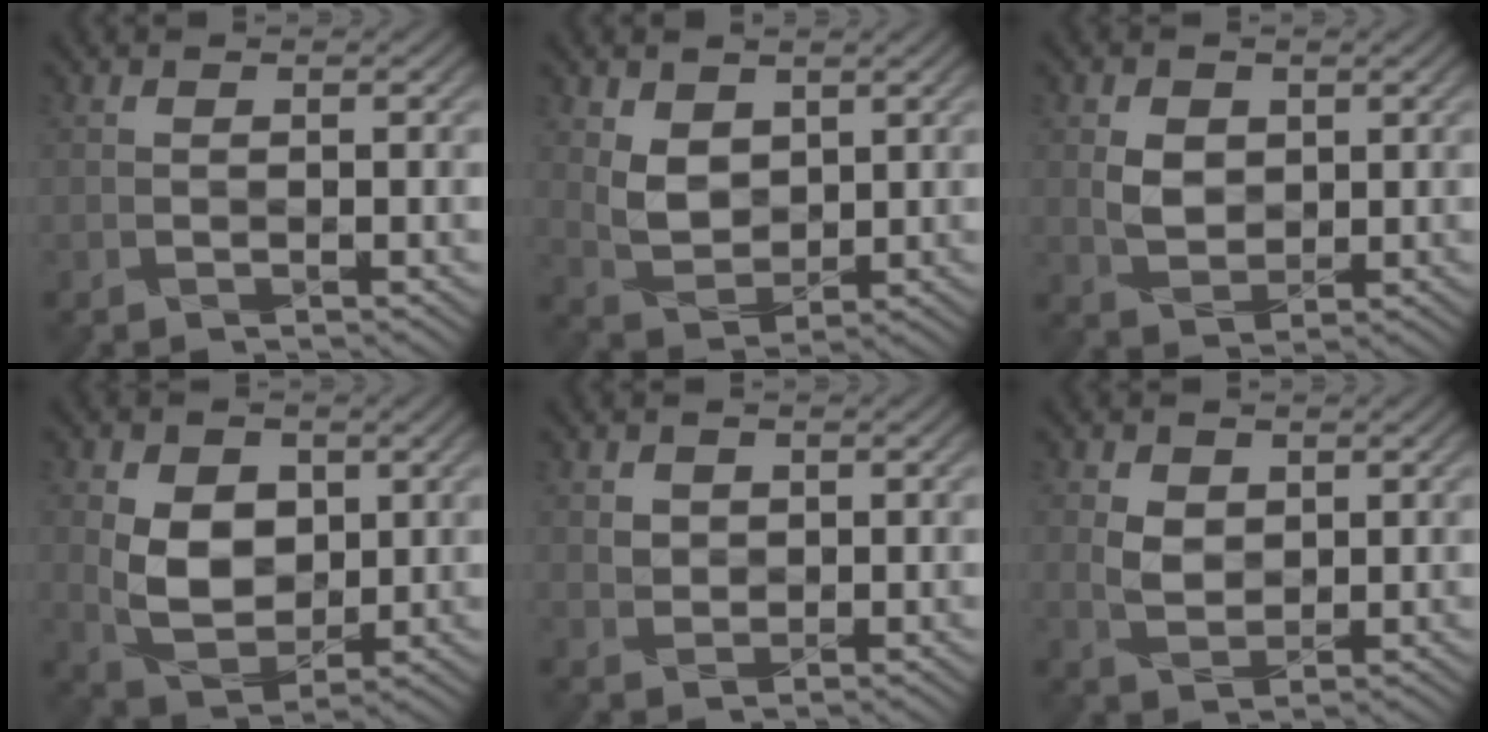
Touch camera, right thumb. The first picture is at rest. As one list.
[{"total": 3.9, "force": [2.1, 2.8, 1.7], "torque": [-0.048, -0.013, 0.049]}, {"total": 3.0, "force": [1.0, 2.5, 1.3], "torque": [-0.033, -0.005, 0.023]}, {"total": 6.8, "force": [1.1, 5.0, 4.5], "torque": [-0.094, -0.006, 0.024]}, {"total": 1.5, "force": [0.9, 1.2, -0.2], "torque": [-0.002, -0.007, 0.023]}, {"total": 2.6, "force": [1.1, 2.1, 1.2], "torque": [-0.032, -0.005, 0.026]}]